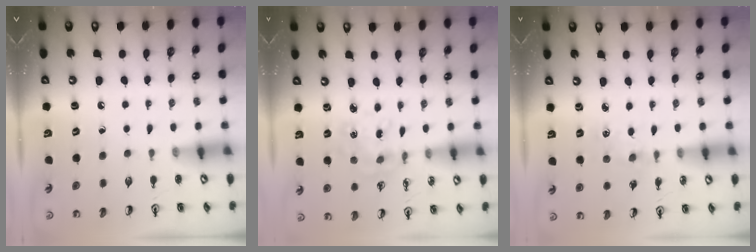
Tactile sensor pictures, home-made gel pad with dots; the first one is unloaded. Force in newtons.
{"total": 2.1, "press": 2.1, "slide": 0.2}
{"total": 1.4, "press": 1.4, "slide": 0.2}